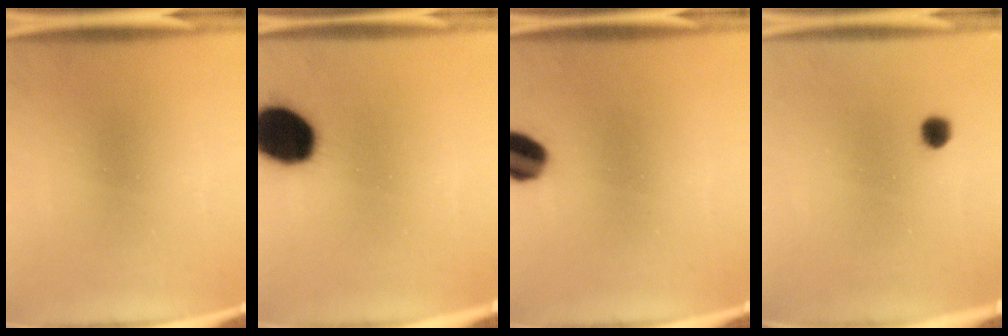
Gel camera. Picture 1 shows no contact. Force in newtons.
{"total": 17.1}
{"total": 9.0}
{"total": 2.2}